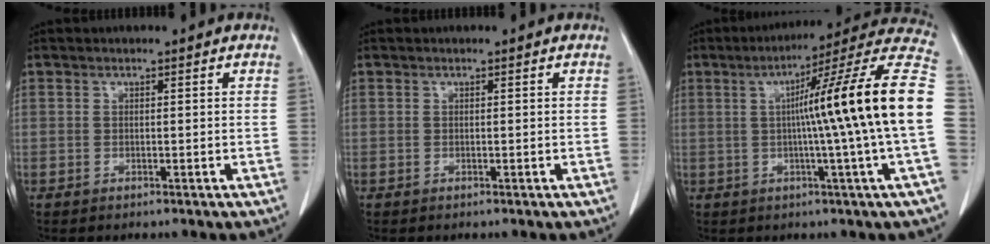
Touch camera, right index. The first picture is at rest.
{"total": 0.0}
{"total": 20.9, "force": [0.3, -2.4, 20.8], "torque": [-0.249, 0.020, -0.013]}